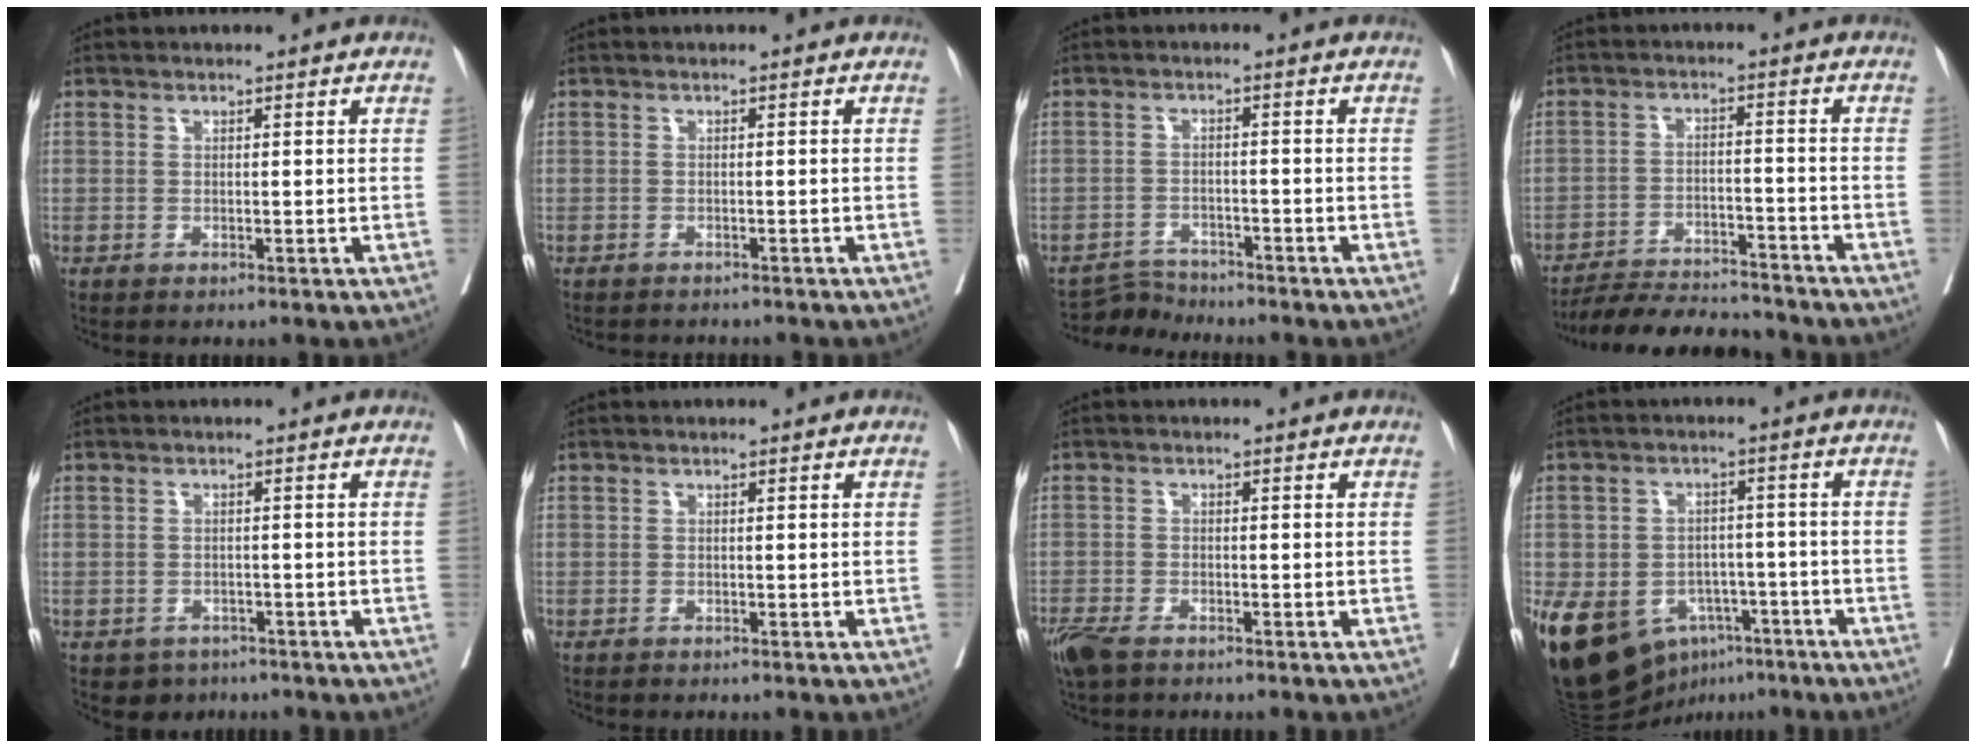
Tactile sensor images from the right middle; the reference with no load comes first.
{"total": 4.1, "force": [-3.8, 1.1, 1.2], "torque": [-0.014, -0.002, -0.047]}
{"total": 3.4, "force": [-3.3, 0.1, -1.0], "torque": [0.021, -0.006, -0.056]}
{"total": 11.6, "force": [-11.2, 1.1, 2.9], "torque": [-0.039, -0.006, -0.177]}
{"total": 3.3, "force": [-2.2, 2.4, 0.4], "torque": [-0.005, 0.006, -0.029]}
{"total": 0.0}
{"total": 5.7, "force": [-4.2, 2.1, 3.3], "torque": [-0.068, -0.014, -0.078]}
{"total": 17.9, "force": [-8.8, 12.5, 9.3], "torque": [-0.206, 0.010, -0.125]}